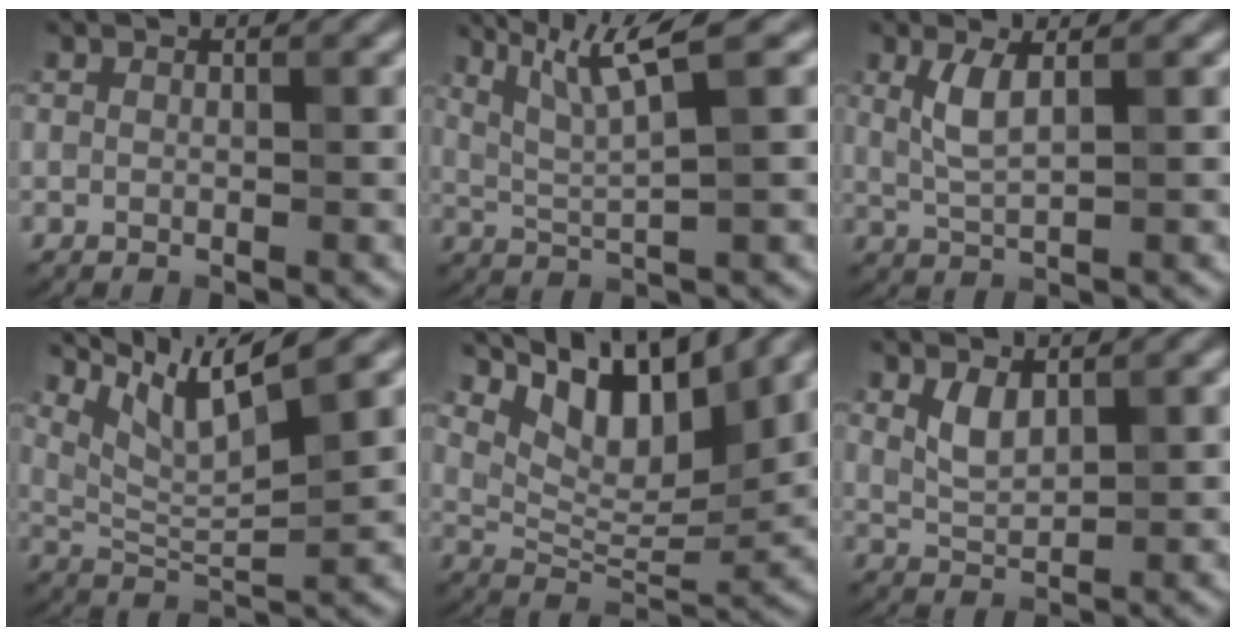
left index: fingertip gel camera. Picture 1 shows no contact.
{"total": 5.4, "force": [2.7, 0.8, 4.6], "torque": [-0.094, 0.009, 0.054]}
{"total": 2.6, "force": [0.7, 0.6, 2.4], "torque": [-0.057, -0.004, 0.016]}
{"total": 6.2, "force": [4.0, 1.0, 4.5], "torque": [-0.094, -0.001, 0.078]}
{"total": 7.9, "force": [4.8, 3.1, 5.4], "torque": [-0.090, -0.006, 0.082]}
{"total": 2.0, "force": [1.0, 0.8, 1.5], "torque": [-0.037, -0.006, 0.023]}